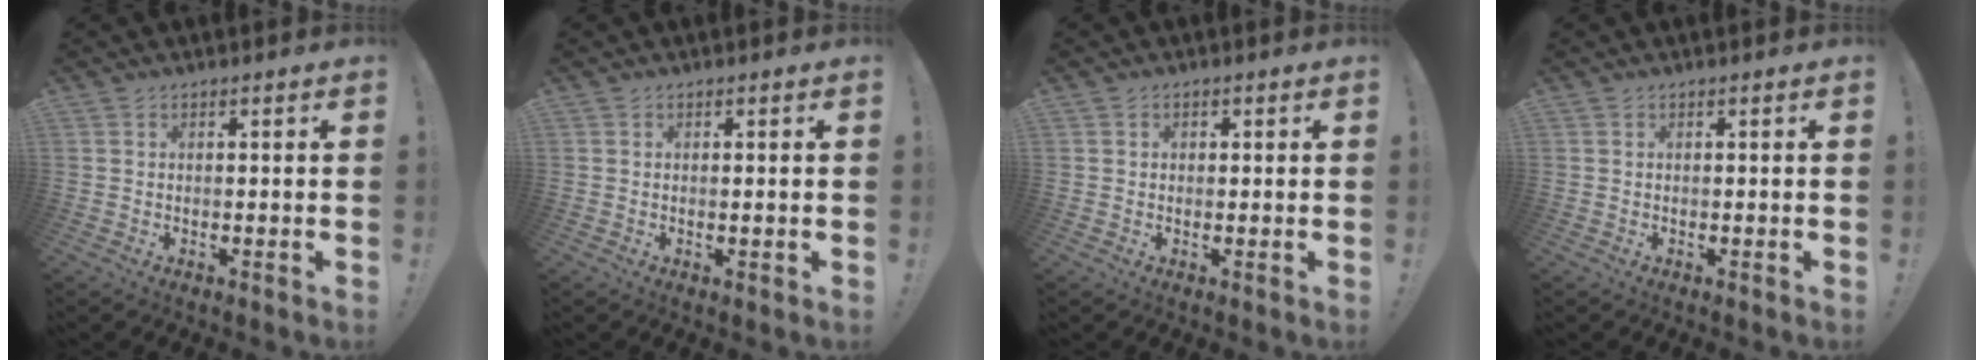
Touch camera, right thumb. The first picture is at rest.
{"total": 0.7, "force": [0.1, -0.2, 0.7], "torque": [-0.009, -0.002, 0.002]}
{"total": 0.9, "force": [0.0, 0.8, 0.3], "torque": [-0.004, 0.003, -0.001]}
{"total": 0.0}